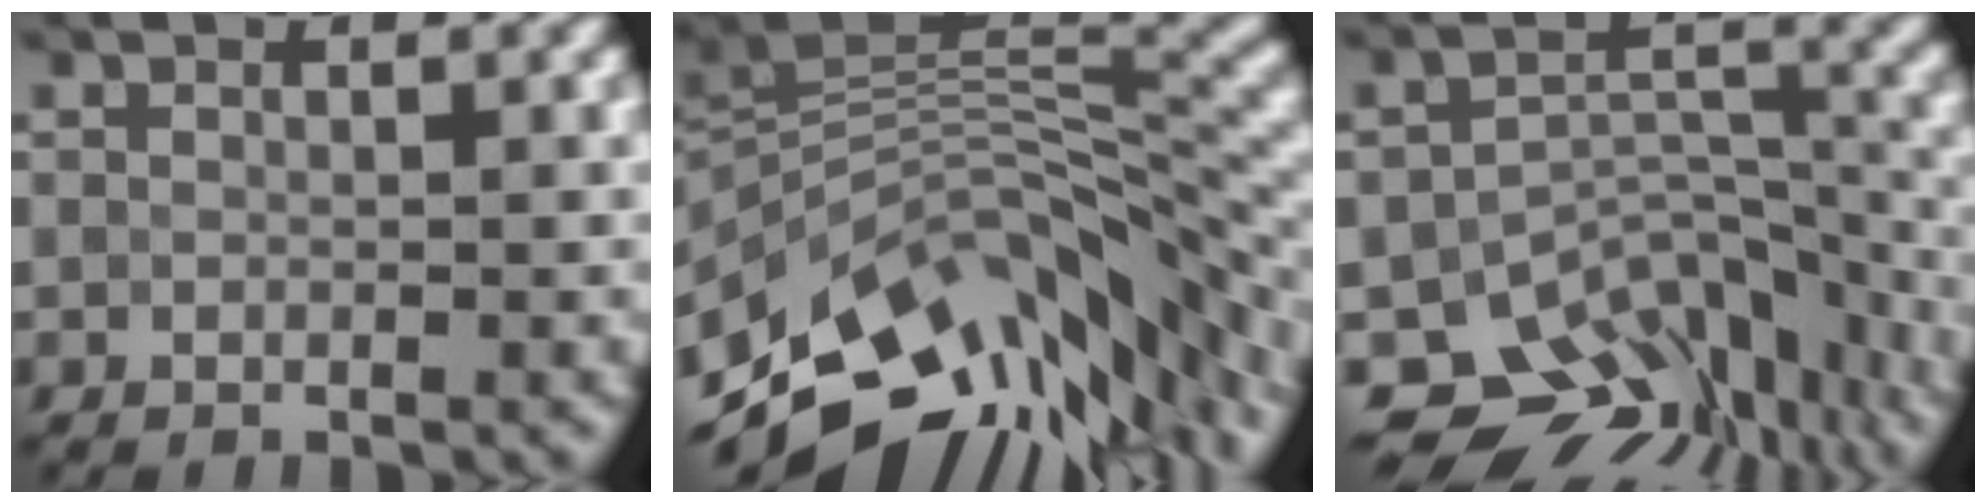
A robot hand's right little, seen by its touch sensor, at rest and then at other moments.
{"total": 13.1, "force": [-7.1, 5.7, 9.4], "torque": [-0.179, 0.018, -0.118]}
{"total": 11.1, "force": [-8.9, 5.0, 4.4], "torque": [-0.075, 0.000, -0.111]}